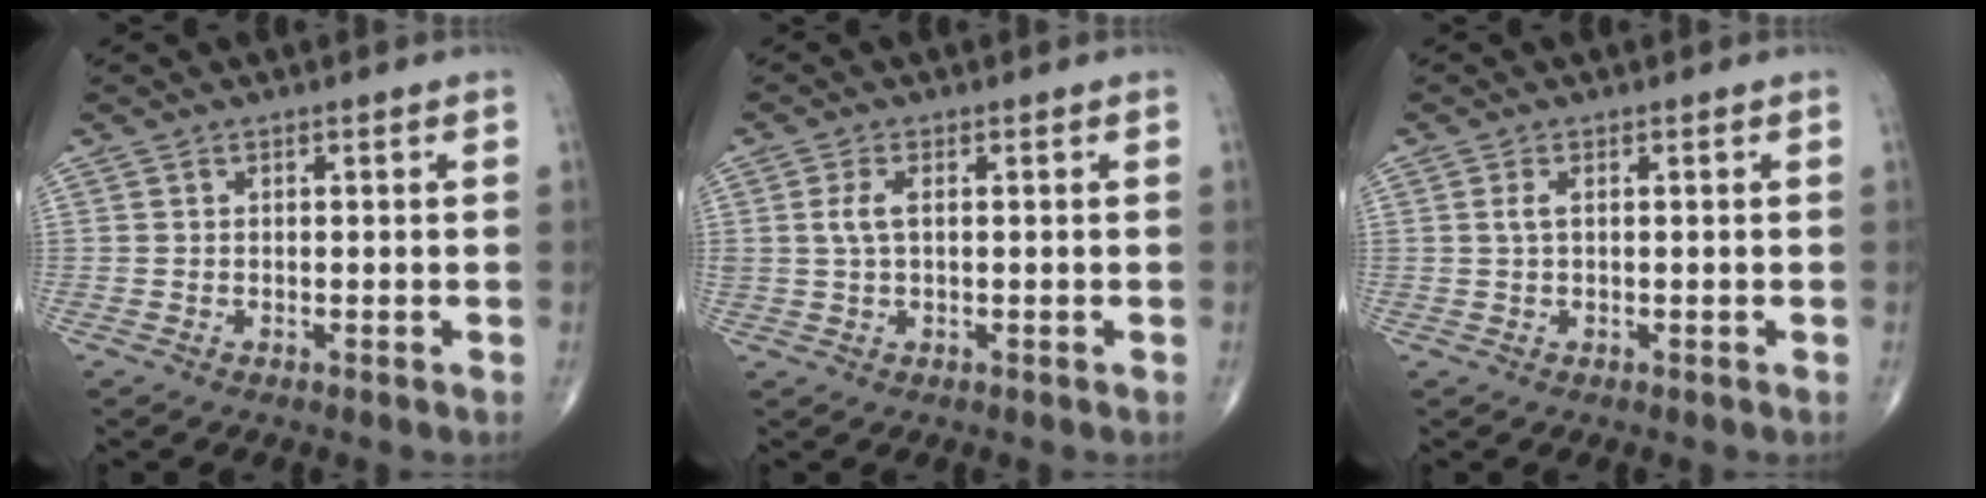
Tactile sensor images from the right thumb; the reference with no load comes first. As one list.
[{"total": 3.0, "force": [0.6, 1.3, 2.6], "torque": [-0.064, 0.005, 0.014]}, {"total": 1.4, "force": [0.3, 0.5, 1.3], "torque": [-0.038, 0.007, 0.010]}]